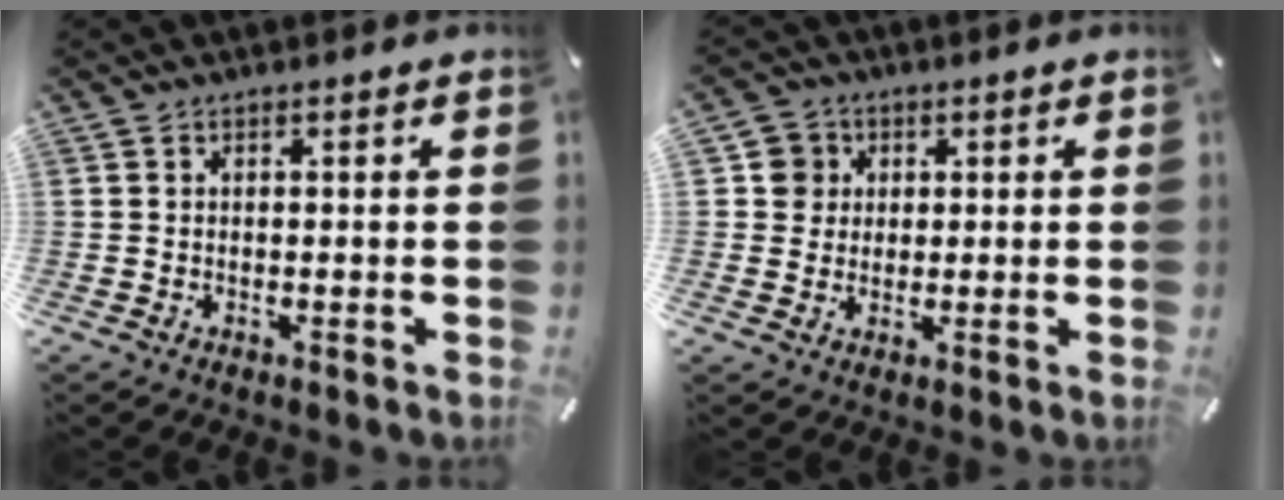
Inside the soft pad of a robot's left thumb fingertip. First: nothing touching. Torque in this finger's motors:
{"motor_torque": [0.51, 0.44, -0.31, 0.05, 0.00]}